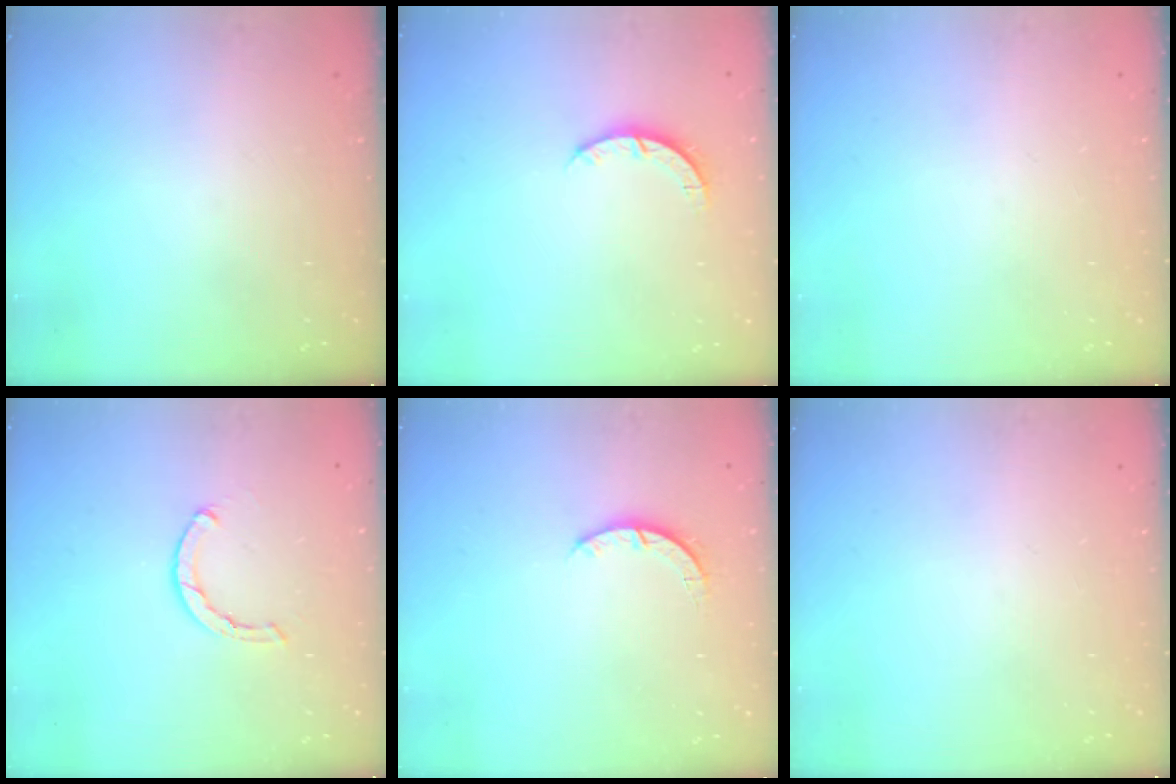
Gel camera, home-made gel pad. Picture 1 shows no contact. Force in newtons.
{"total": 3.2, "press": 3.2, "slide": 0.4}
{"total": 0.0}
{"total": 2.1, "press": 2.1, "slide": 0.2}
{"total": 2.7, "press": 2.7, "slide": 0.4}
{"total": 0.0}